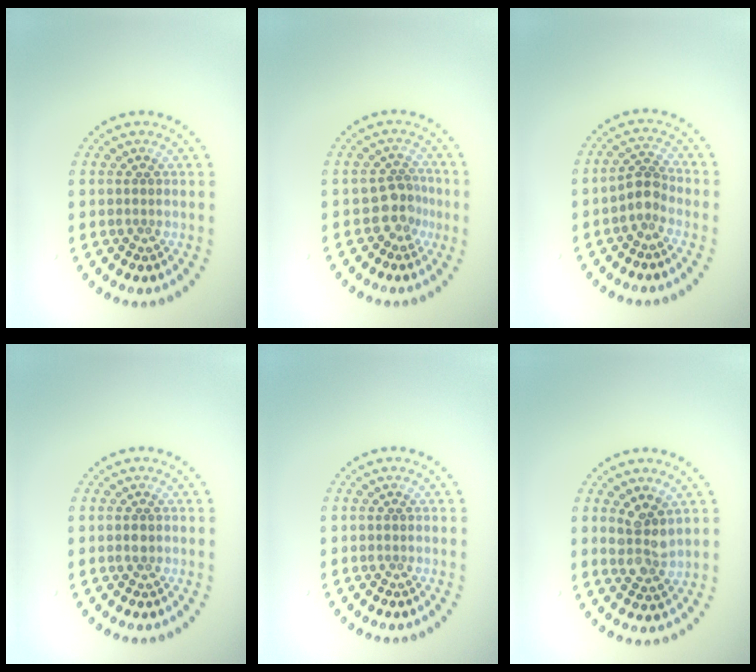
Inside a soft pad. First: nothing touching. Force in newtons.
{"total": 2.5, "press": 1.8, "slide": 1.7}
{"total": 2.0, "press": 1.6, "slide": 1.2}
{"total": 0.9, "press": 0.9, "slide": 0.1}
{"total": 0.0}
{"total": 2.9, "press": 2.6, "slide": 1.2}